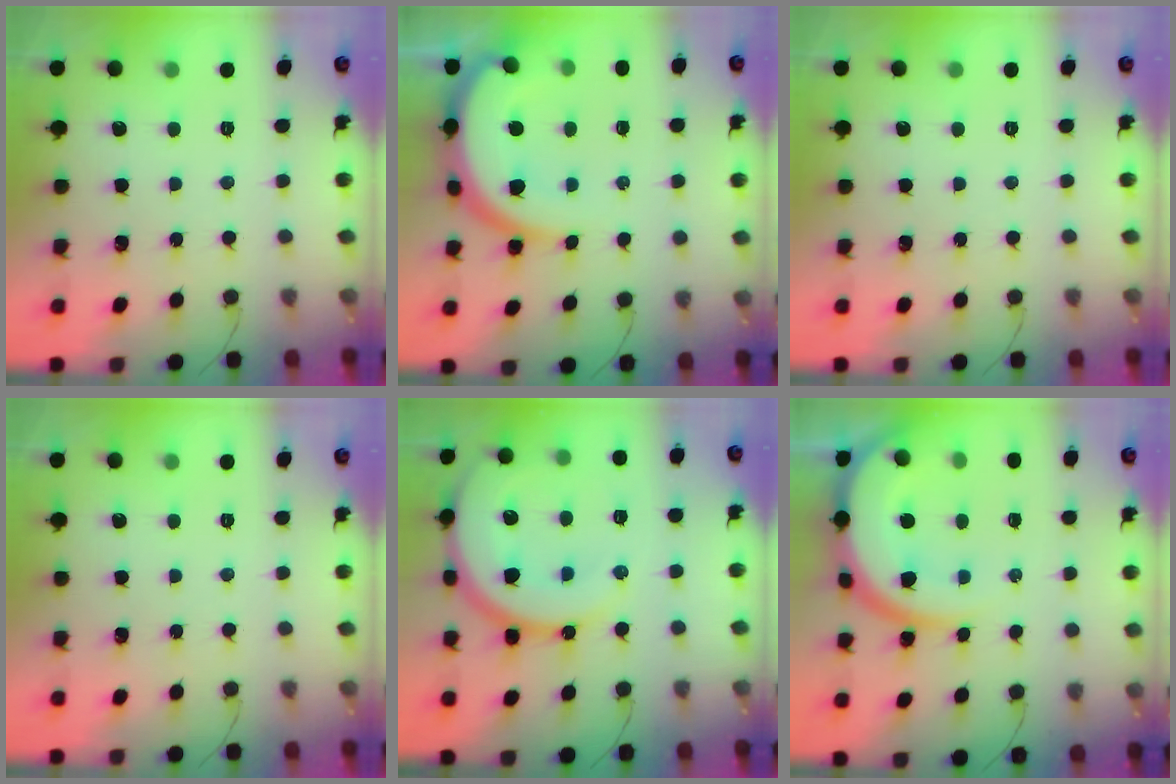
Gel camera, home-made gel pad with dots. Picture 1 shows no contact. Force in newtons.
{"total": 13.1, "press": 13.0, "slide": 1.0}
{"total": 0.0}
{"total": 0.0}
{"total": 16.9, "press": 16.8, "slide": 1.8}
{"total": 15.1, "press": 14.9, "slide": 2.2}